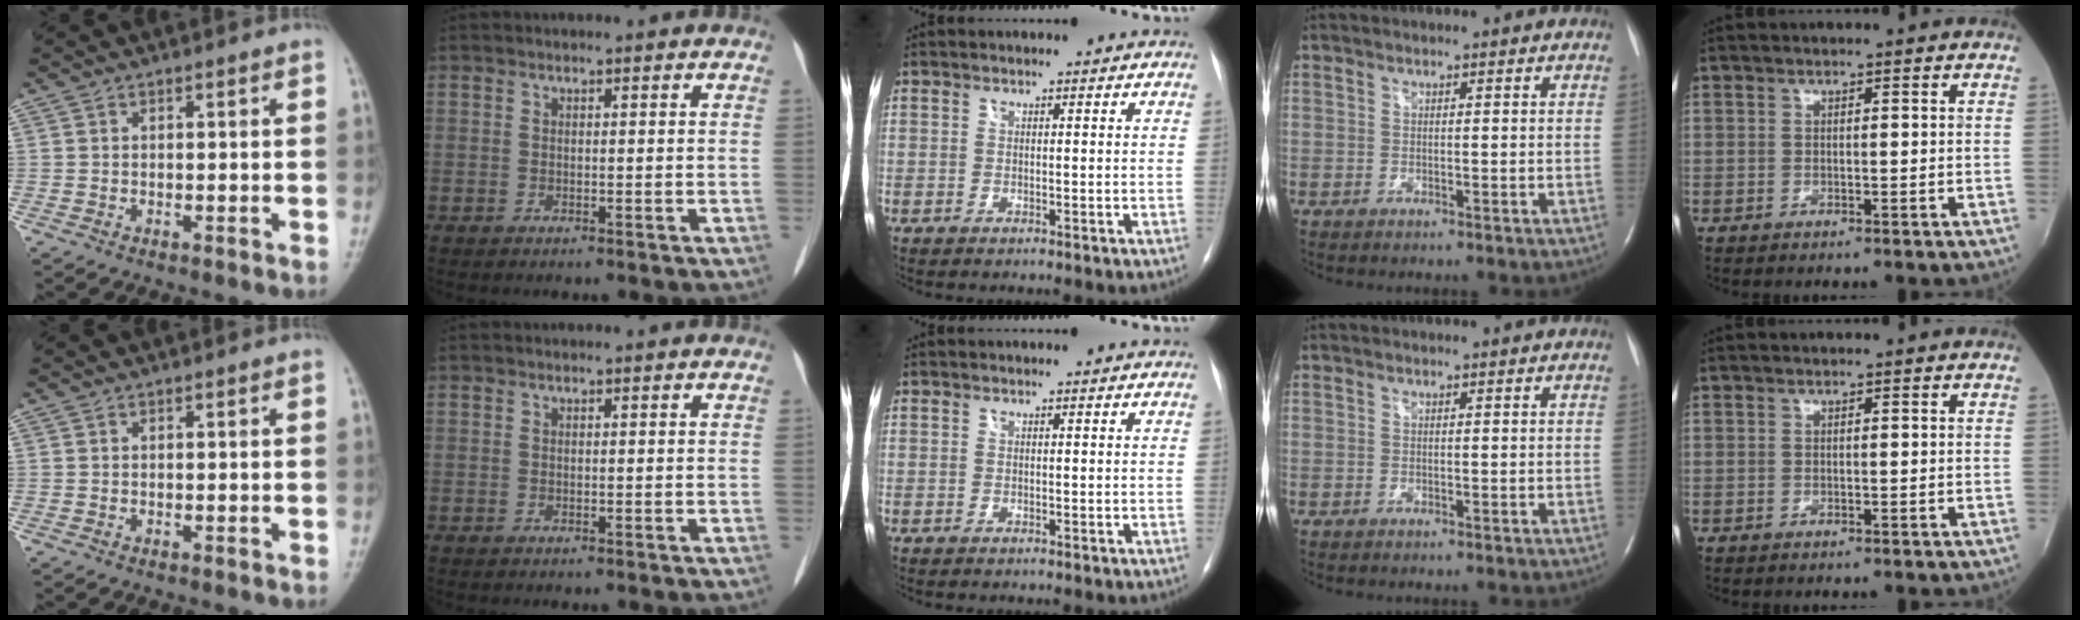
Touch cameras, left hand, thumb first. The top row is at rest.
{}